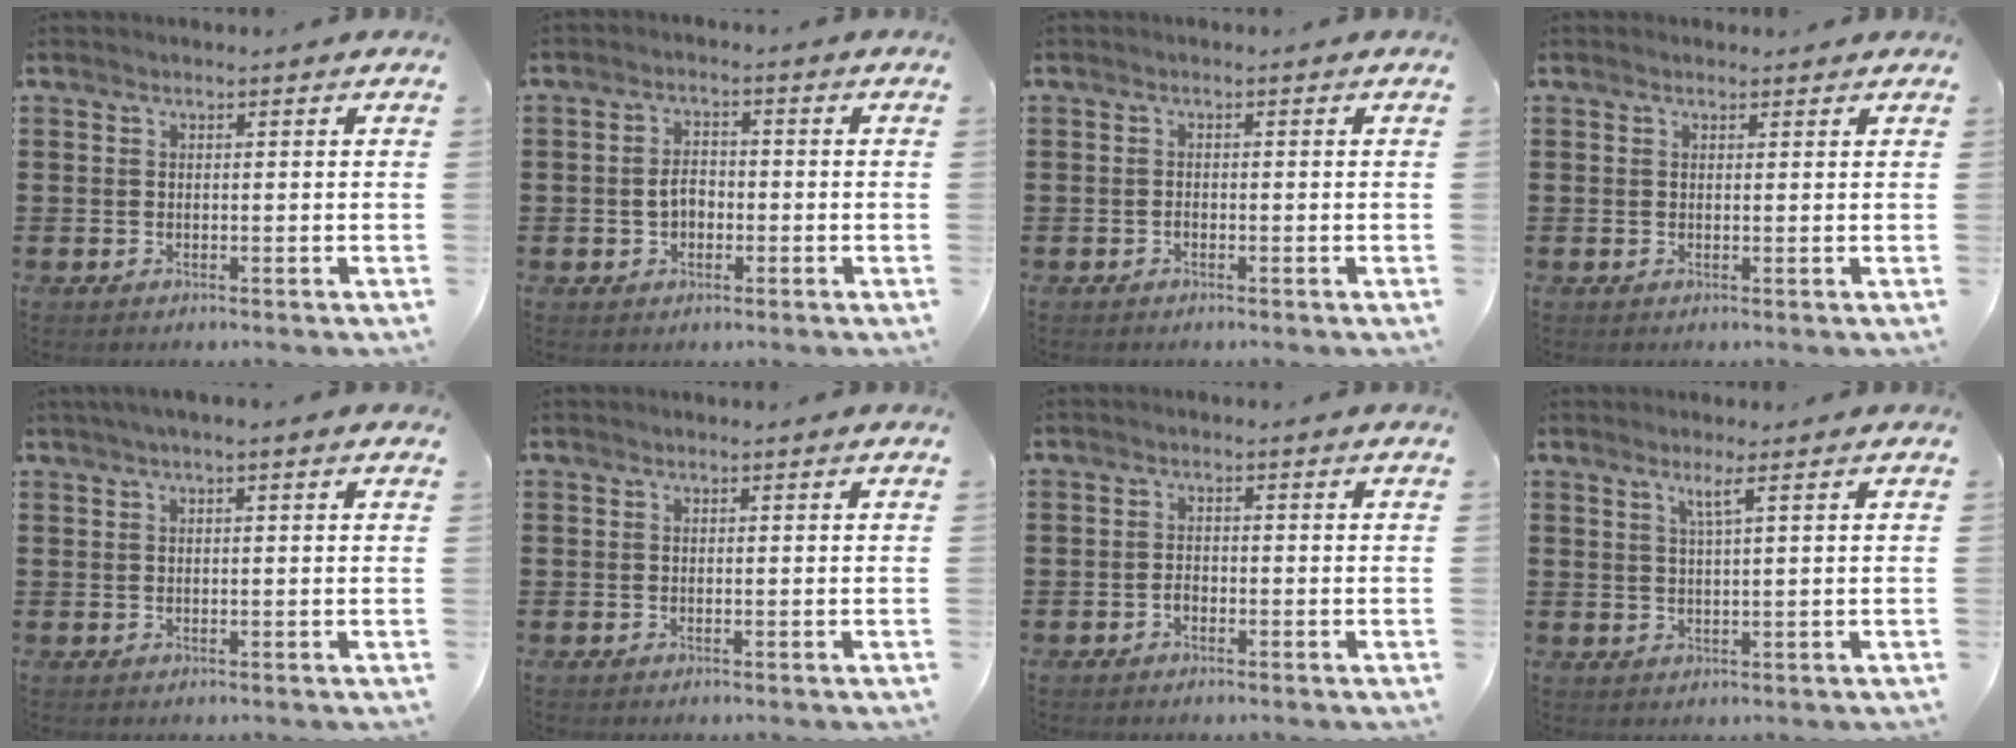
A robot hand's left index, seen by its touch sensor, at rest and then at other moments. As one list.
[{"total": 3.0, "force": [-0.5, 2.0, 2.2], "torque": [-0.044, 0.005, -0.012]}, {"total": 0.5, "force": [-0.4, 0.2, 0.2], "torque": [-0.008, -0.002, -0.008]}, {"total": 0.6, "force": [0.5, 0.3, 0.2], "torque": [-0.004, 0.003, 0.010]}, {"total": 1.3, "force": [0.5, 0.0, 1.2], "torque": [-0.023, 0.001, 0.009]}, {"total": 0.0}, {"total": 1.3, "force": [-0.7, 0.8, 0.7], "torque": [-0.017, 0.001, -0.014]}, {"total": 2.4, "force": [1.1, -0.2, 2.1], "torque": [-0.044, -0.005, 0.019]}]